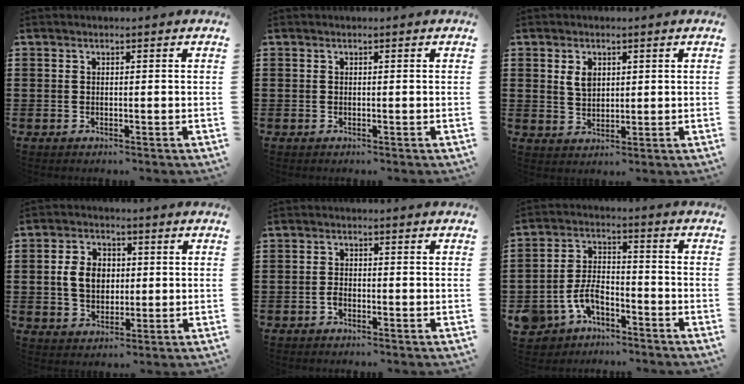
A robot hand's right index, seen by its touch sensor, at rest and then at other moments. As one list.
[{"total": 0.0}, {"total": 3.1, "force": [1.2, 2.0, 2.0], "torque": [-0.047, 0.006, 0.023]}, {"total": 6.2, "force": [0.3, 4.7, 4.1], "torque": [-0.096, 0.009, -0.003]}, {"total": 1.4, "force": [-0.8, 0.7, 0.9], "torque": [-0.021, -0.002, -0.014]}, {"total": 6.3, "force": [-4.1, 3.4, 3.4], "torque": [-0.095, 0.007, -0.086]}]